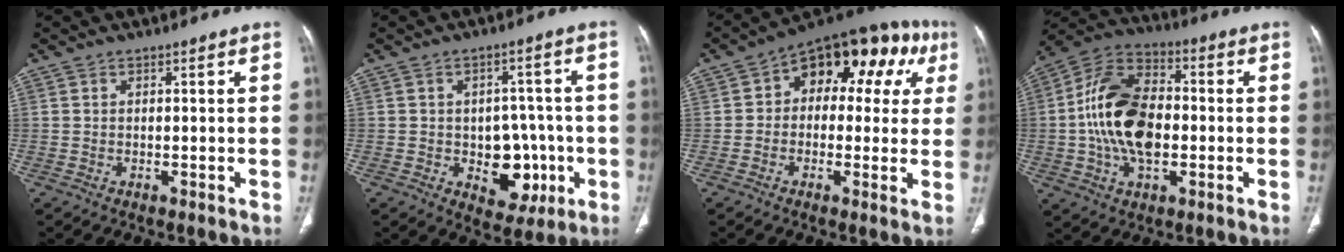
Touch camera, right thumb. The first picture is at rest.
{"total": 10.3, "force": [-2.5, 7.3, 6.8], "torque": [-0.044, 0.021, -0.023]}
{"total": 18.1, "force": [4.7, 11.3, 13.3], "torque": [-0.113, 0.038, 0.051]}
{"total": 17.4, "force": [-1.2, 10.7, 13.7], "torque": [-0.244, 0.027, -0.026]}